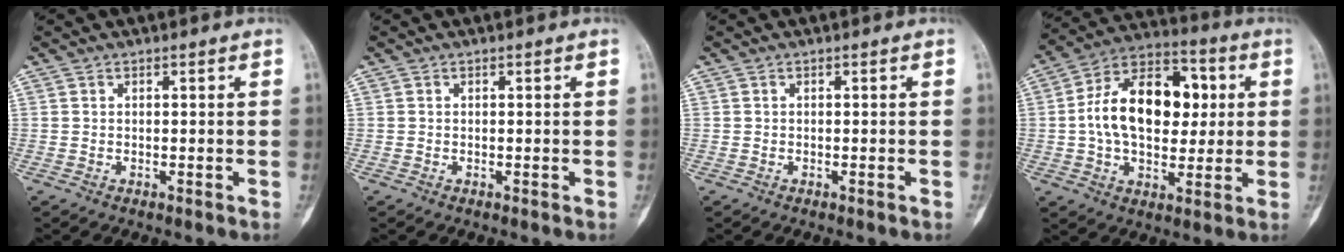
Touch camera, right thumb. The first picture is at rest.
{"total": 0.0}
{"total": 0.0}
{"total": 19.1, "force": [1.9, 12.2, 14.6], "torque": [-0.208, 0.024, 0.025]}